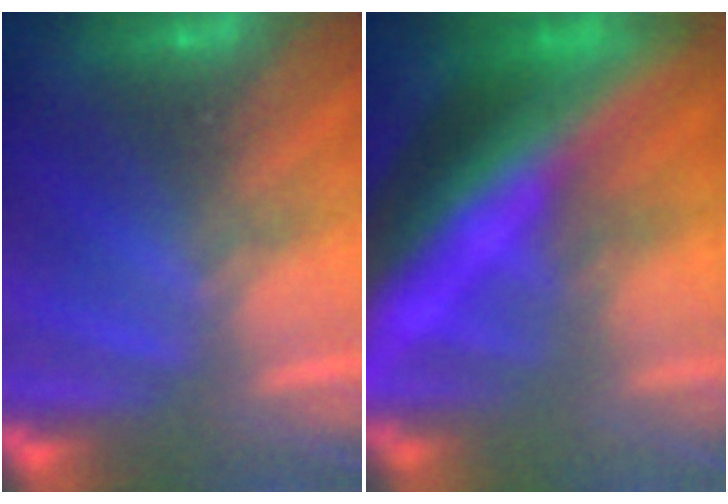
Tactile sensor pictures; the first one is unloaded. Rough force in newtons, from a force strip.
{"total": 7.6}